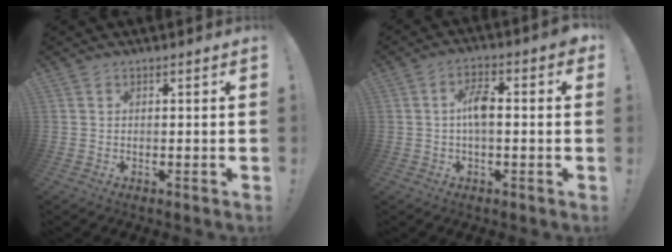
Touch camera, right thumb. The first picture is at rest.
{"total": 7.6, "force": [-0.2, 3.4, 6.8], "torque": [-0.114, 0.009, -0.007]}